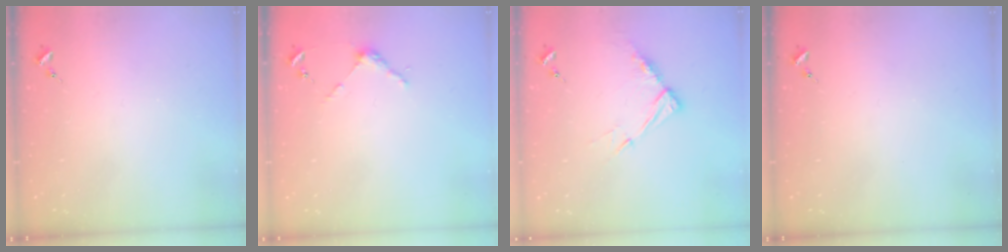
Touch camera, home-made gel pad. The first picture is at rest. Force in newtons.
{"total": 3.9, "press": 3.9, "slide": 0.2}
{"total": 9.4, "press": 9.4, "slide": 0.6}
{"total": 0.0}